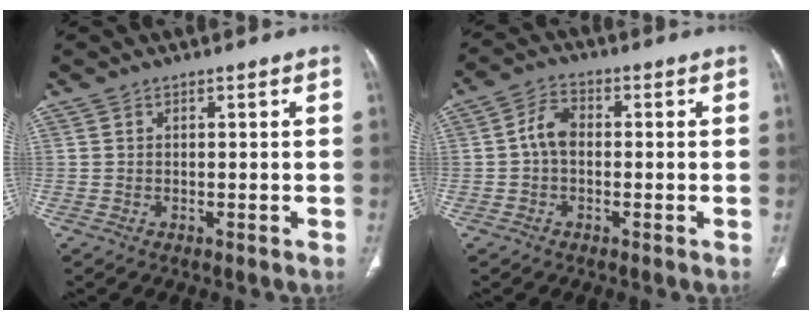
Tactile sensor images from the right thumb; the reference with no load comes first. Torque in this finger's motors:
{"motor_torque": [0.32, 1.59, 0.46, -0.28, 0.05]}